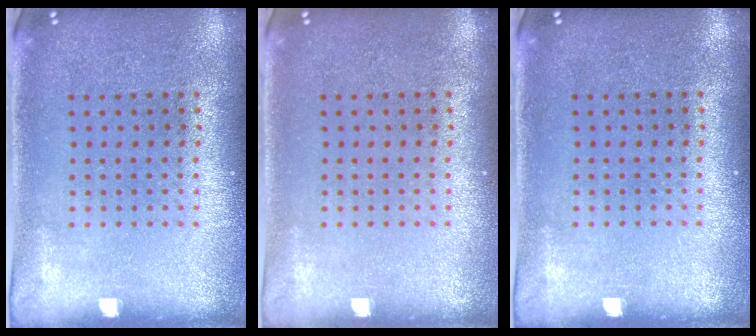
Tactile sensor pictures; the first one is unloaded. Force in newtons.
{"total": 0.0}
{"total": 0.0}